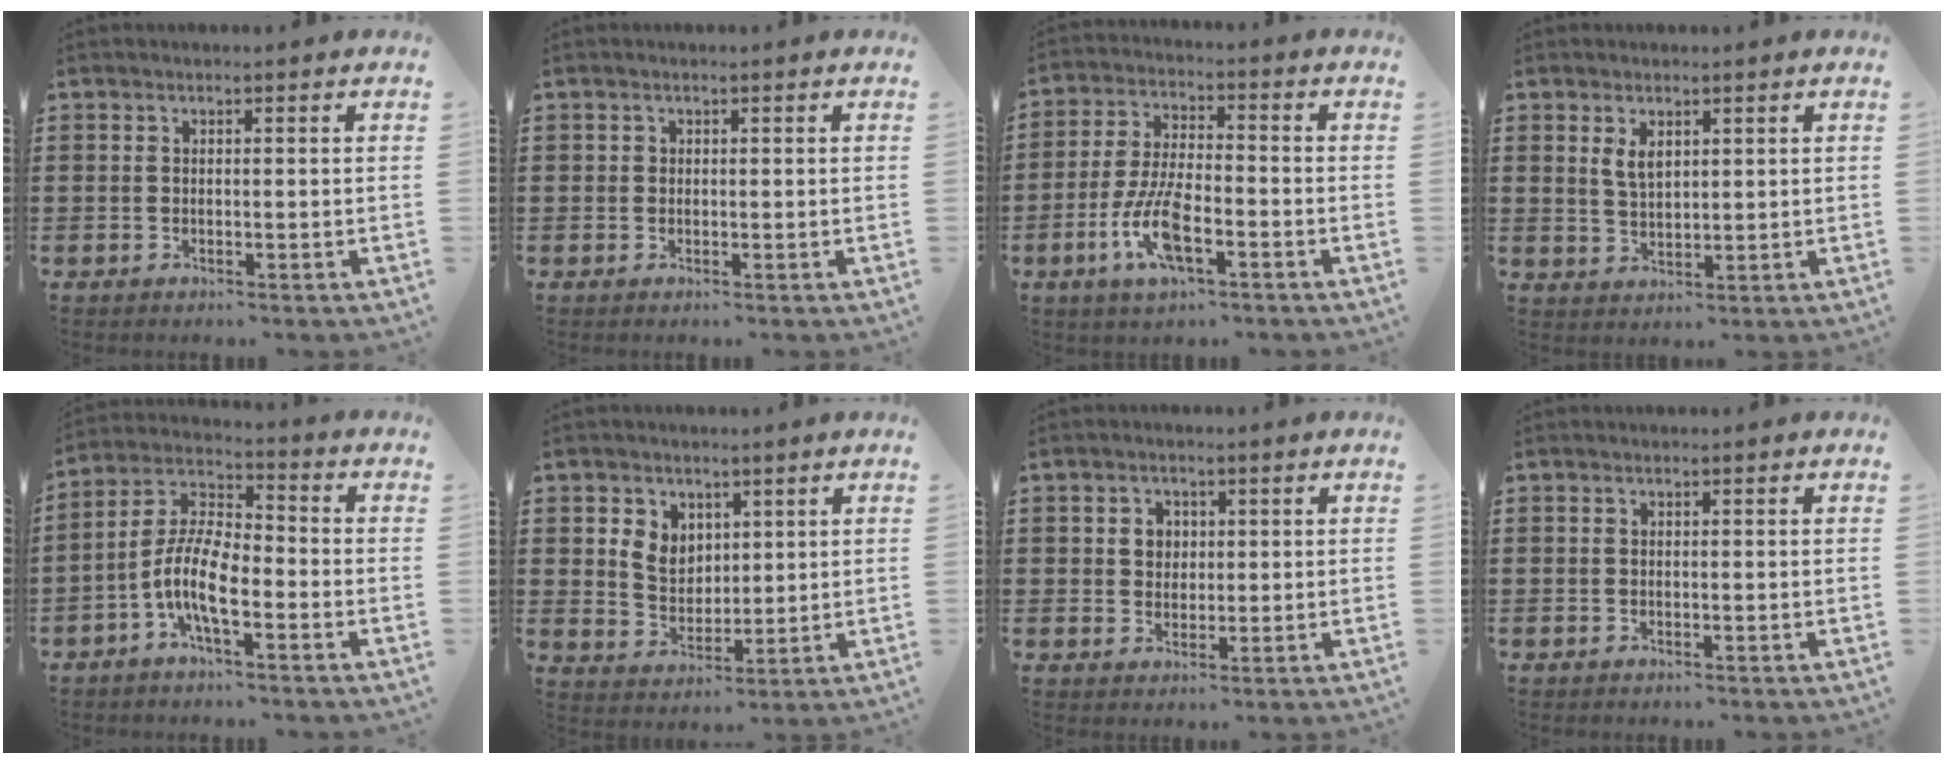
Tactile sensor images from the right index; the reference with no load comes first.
{"total": 0.6, "force": [0.0, 0.5, 0.1], "torque": [-0.003, 0.004, 0.000]}
{"total": 9.3, "force": [-3.7, 3.2, 7.9], "torque": [-0.182, -0.011, -0.072]}
{"total": 3.0, "force": [1.5, 1.6, 2.1], "torque": [-0.046, 0.003, 0.028]}
{"total": 9.0, "force": [-3.8, 3.1, 7.5], "torque": [-0.181, -0.008, -0.079]}
{"total": 5.2, "force": [2.4, 4.3, 1.9], "torque": [-0.047, 0.011, 0.042]}
{"total": 2.8, "force": [0.6, 2.4, 1.2], "torque": [-0.032, 0.010, 0.008]}
{"total": 0.0}